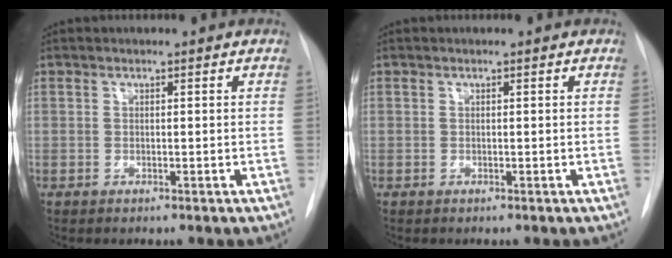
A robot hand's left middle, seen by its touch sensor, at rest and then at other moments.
{"total": 0.0}